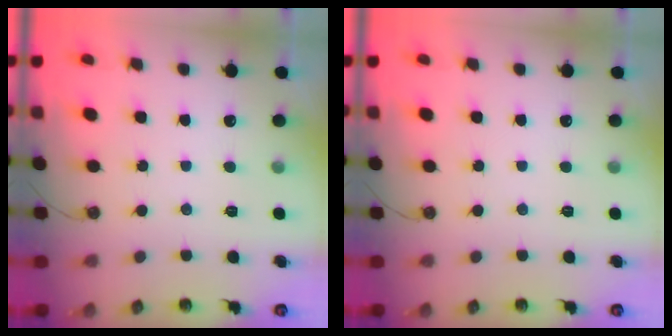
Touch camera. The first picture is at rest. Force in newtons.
{"total": 0.0}